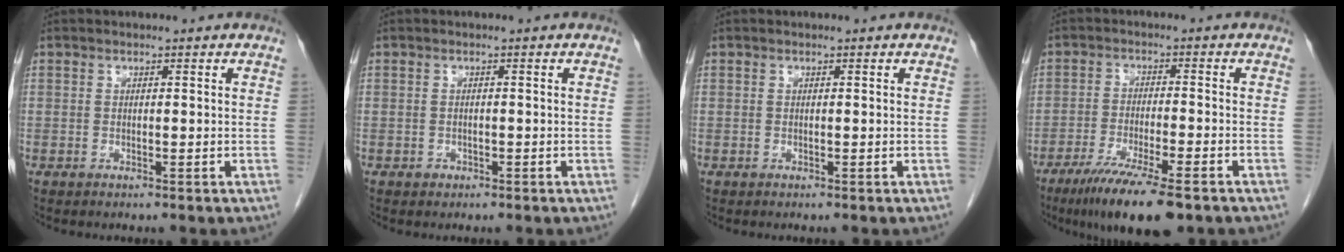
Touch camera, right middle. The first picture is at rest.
{"total": 0.8, "force": [-0.4, 0.7, 0.1], "torque": [-0.003, 0.003, -0.006]}
{"total": 0.0}
{"total": 11.5, "force": [-8.0, 1.2, 8.2], "torque": [-0.135, -0.026, -0.126]}